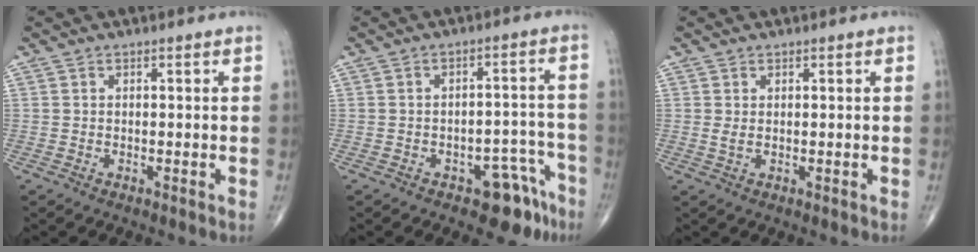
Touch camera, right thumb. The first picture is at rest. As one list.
[{"total": 8.2, "force": [-5.2, 4.1, 4.8], "torque": [-0.027, 0.046, -0.065]}, {"total": 1.2, "force": [0.3, 0.4, 1.0], "torque": [-0.026, 0.000, 0.010]}]